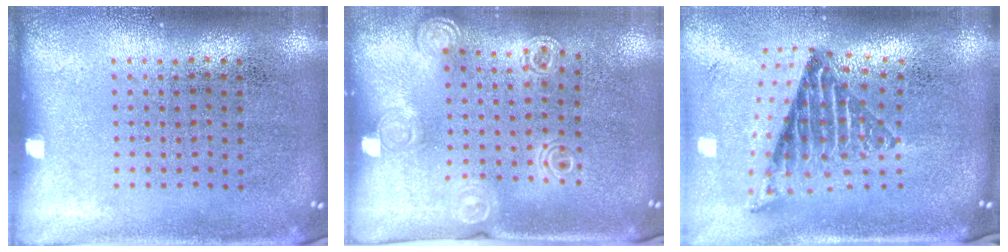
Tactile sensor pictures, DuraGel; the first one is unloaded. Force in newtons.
{"total": 1.4, "press": 1.4, "slide": 0.1}
{"total": 2.1, "press": 1.4, "slide": 1.5}